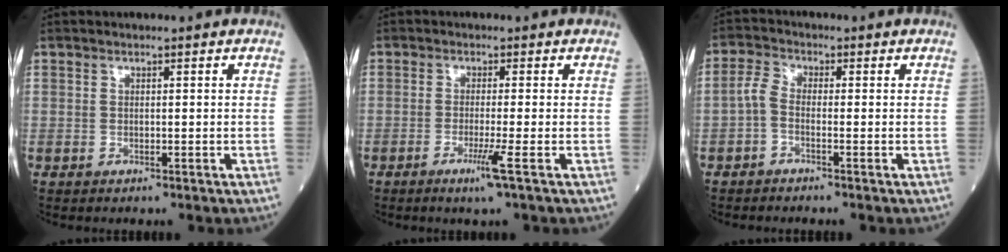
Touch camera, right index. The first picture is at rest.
{"total": 3.4, "force": [-1.6, -0.9, 2.9], "torque": [-0.058, -0.012, -0.034]}
{"total": 2.6, "force": [-1.0, 1.1, 2.2], "torque": [-0.054, 0.005, -0.026]}